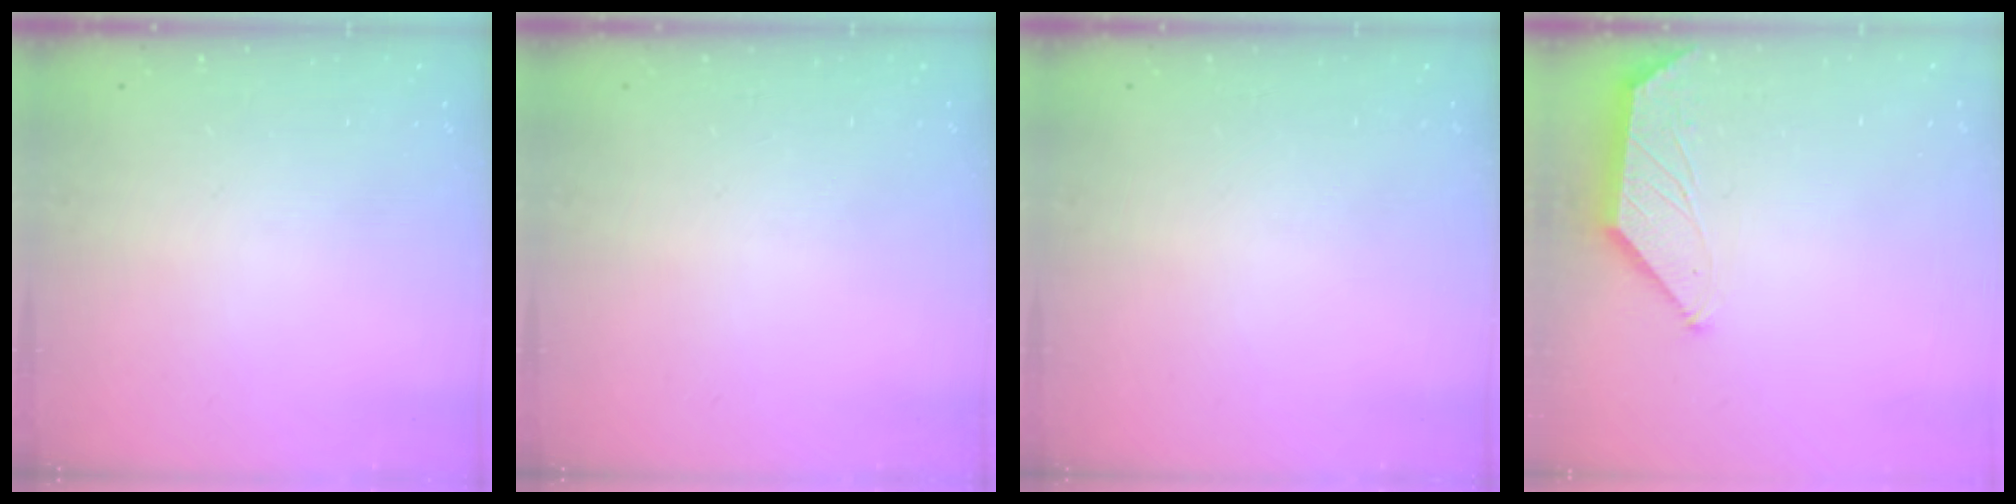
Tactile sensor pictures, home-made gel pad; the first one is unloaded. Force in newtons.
{"total": 0.0}
{"total": 0.0}
{"total": 1.3, "press": 1.2, "slide": 0.3}